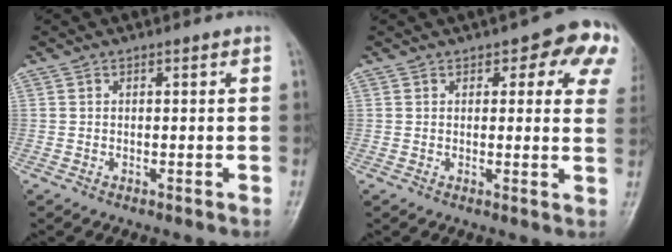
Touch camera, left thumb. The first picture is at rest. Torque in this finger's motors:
{"motor_torque": [0.62, 0.71, 0.18, -0.16, 0.04]}